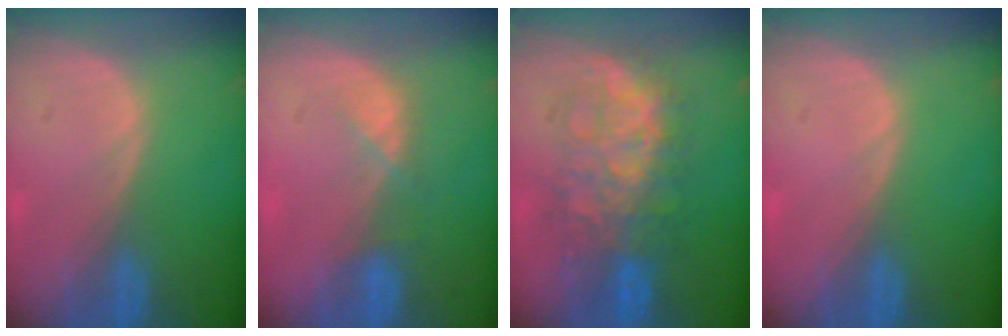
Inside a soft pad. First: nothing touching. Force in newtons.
{"total": 2.6, "press": 2.5, "slide": 0.8}
{"total": 8.9, "press": 8.9, "slide": 0.4}
{"total": 0.0}